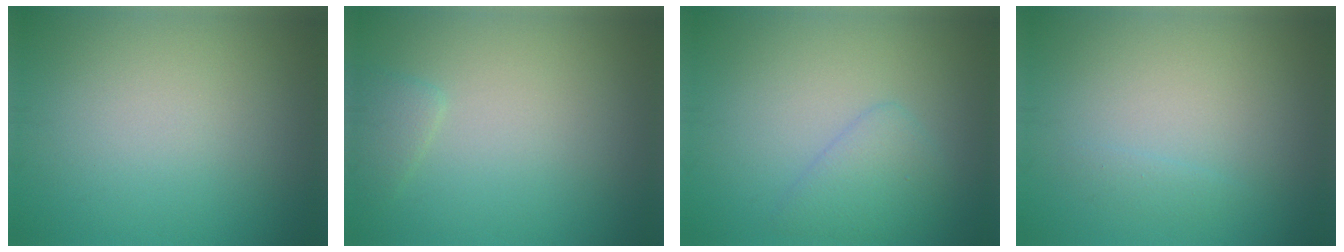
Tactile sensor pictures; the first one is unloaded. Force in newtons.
{"total": 1.3, "press": 1.3, "slide": 0.1}
{"total": 2.6, "press": 2.6, "slide": 0.0}
{"total": 0.8, "press": 0.8, "slide": 0.0}